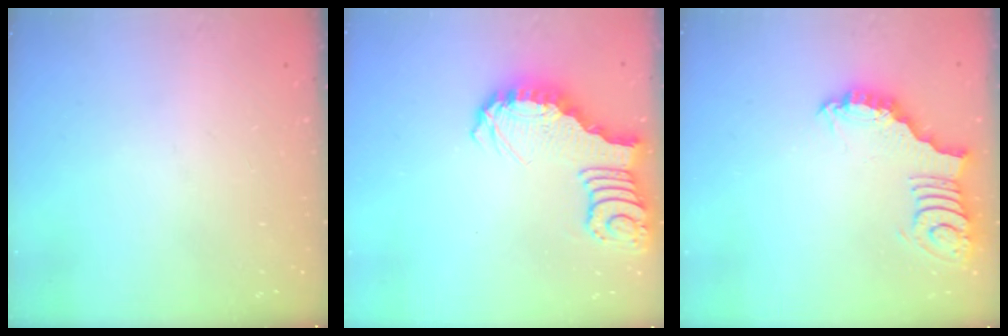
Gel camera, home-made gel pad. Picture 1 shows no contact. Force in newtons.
{"total": 3.4, "press": 3.3, "slide": 0.7}
{"total": 3.0, "press": 3.0, "slide": 0.3}